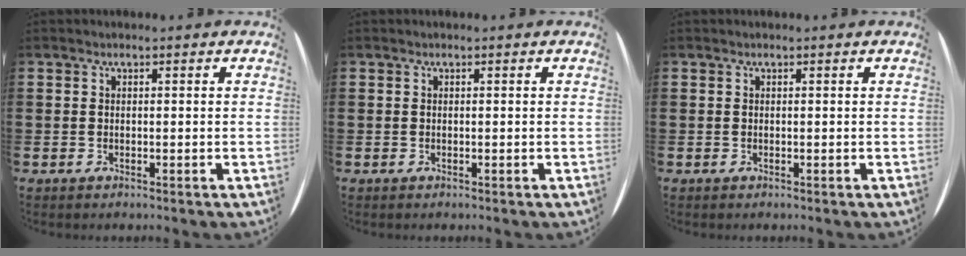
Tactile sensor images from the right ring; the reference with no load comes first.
{"total": 0.0}
{"total": 0.0}